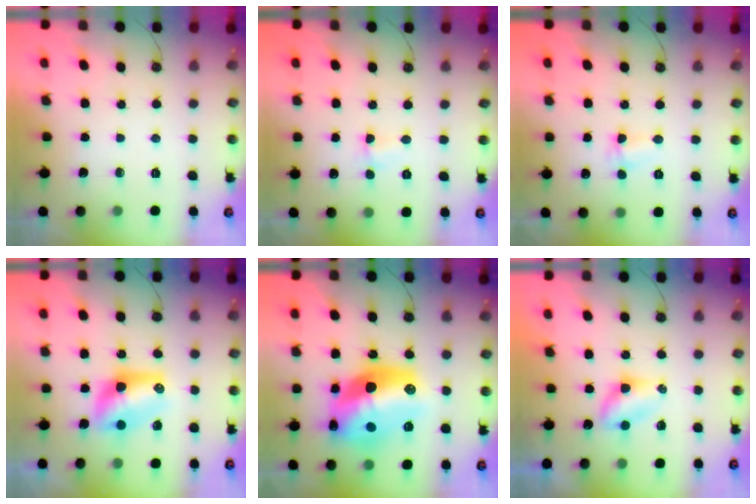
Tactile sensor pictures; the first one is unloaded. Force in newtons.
{"total": 1.6, "press": 1.4, "slide": 0.6}
{"total": 3.1, "press": 3.0, "slide": 0.6}
{"total": 8.9, "press": 8.7, "slide": 1.7}
{"total": 20.6, "press": 20.6, "slide": 1.1}
{"total": 4.2, "press": 4.2, "slide": 0.4}